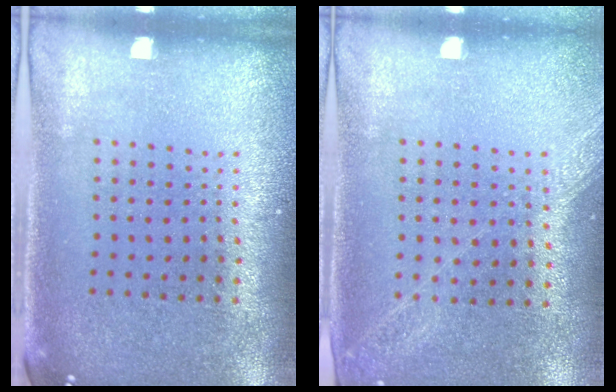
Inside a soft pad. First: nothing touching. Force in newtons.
{"total": 1.3, "press": 1.2, "slide": 0.2}